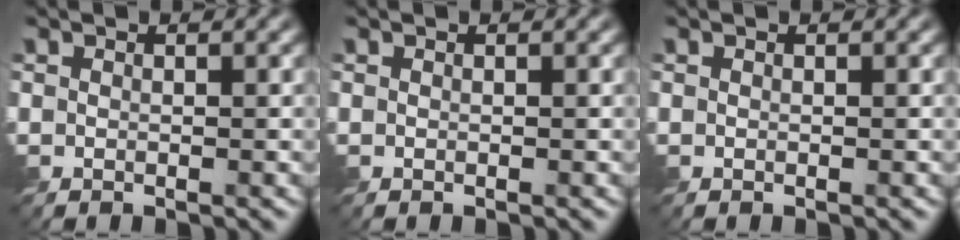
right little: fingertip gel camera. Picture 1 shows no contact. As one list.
[{"total": 0.0}, {"total": 0.0}]